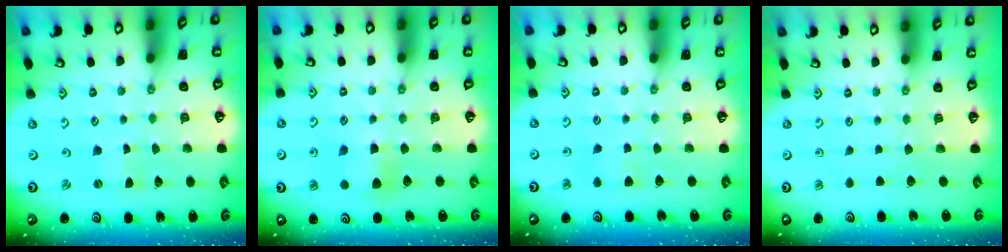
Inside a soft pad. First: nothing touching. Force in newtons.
{"total": 6.4, "press": 6.3, "slide": 0.4}
{"total": 4.8, "press": 4.7, "slide": 0.7}
{"total": 0.0}